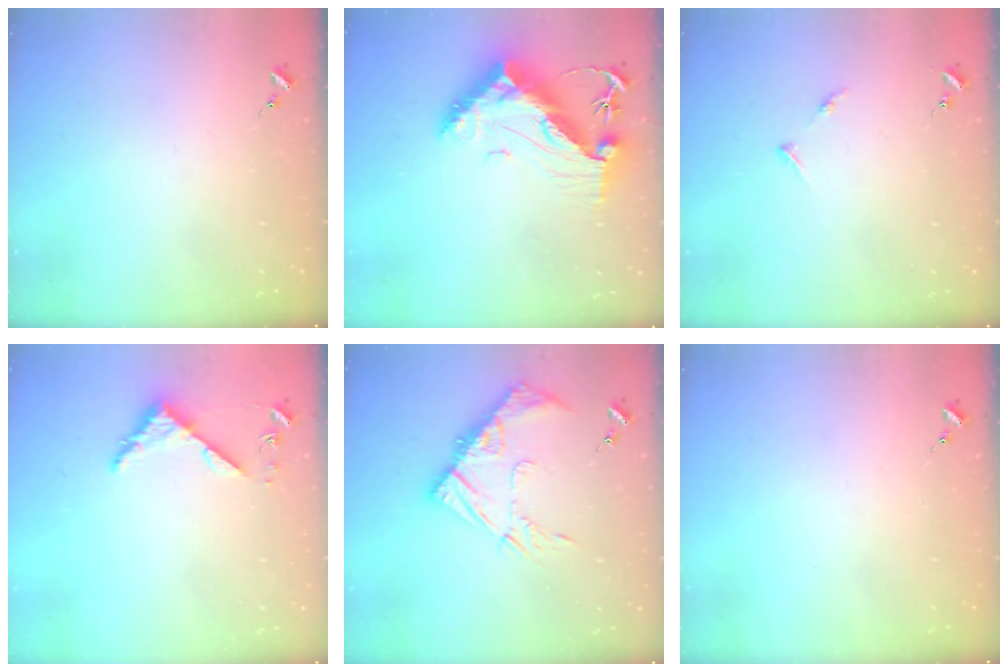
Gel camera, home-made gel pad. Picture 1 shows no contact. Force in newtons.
{"total": 14.8, "press": 14.7, "slide": 1.3}
{"total": 4.0, "press": 3.9, "slide": 0.5}
{"total": 4.3, "press": 4.3, "slide": 0.4}
{"total": 13.4, "press": 13.4, "slide": 1.0}
{"total": 0.0}